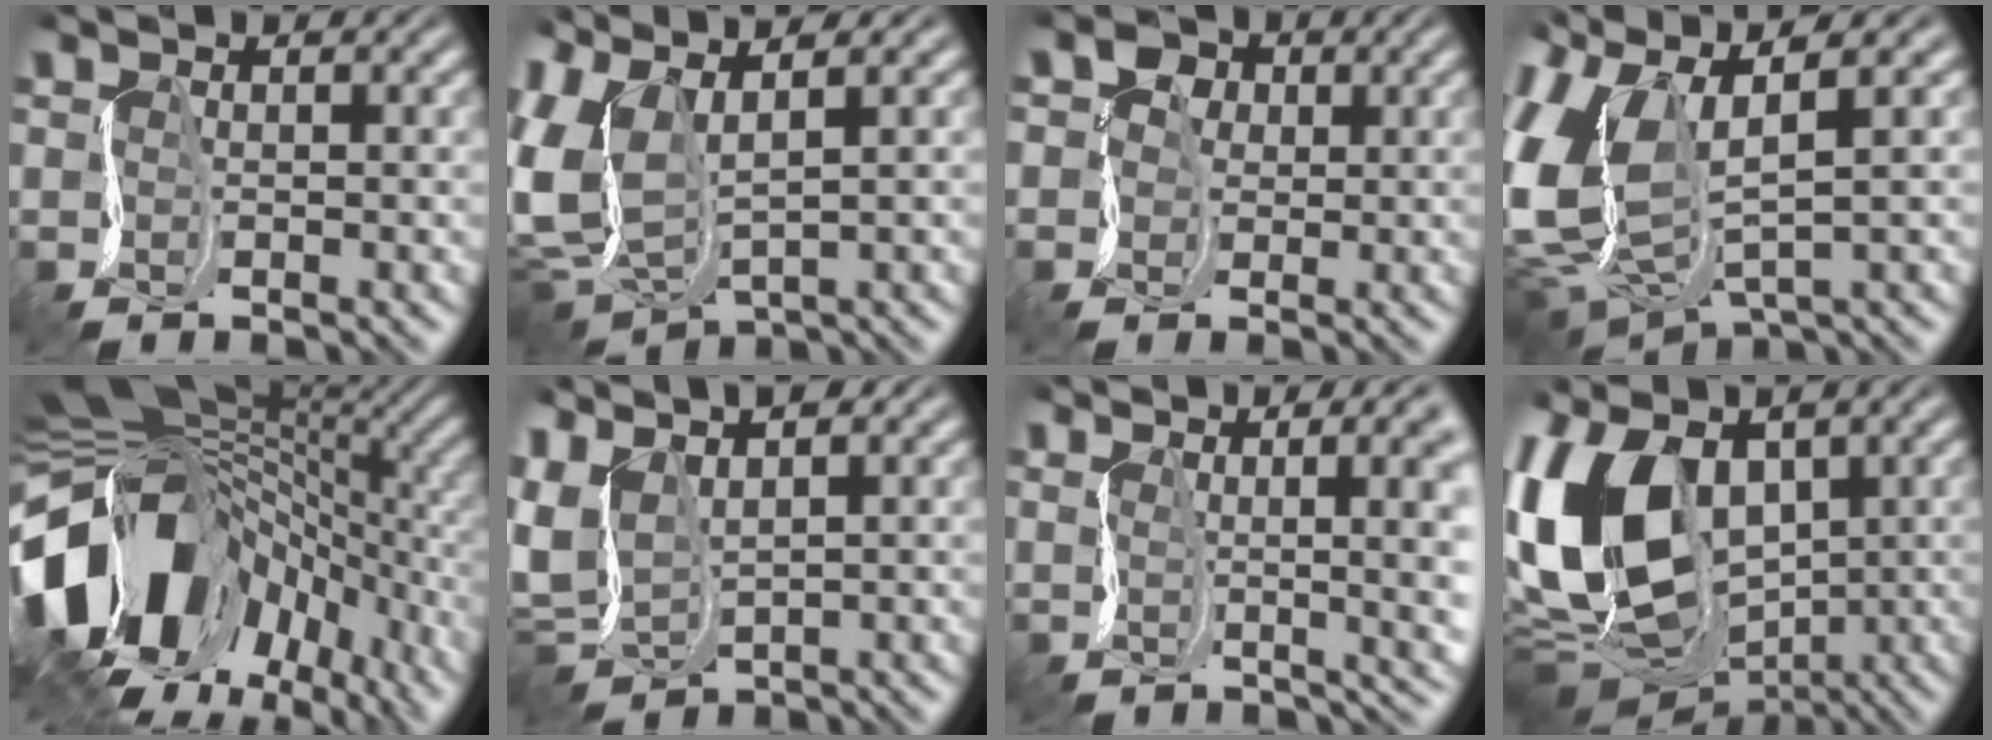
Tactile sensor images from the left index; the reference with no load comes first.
{"total": 7.5, "force": [0.3, 3.8, 6.5], "torque": [-0.194, -0.002, 0.015]}
{"total": 1.6, "force": [-0.2, 1.6, 0.0], "torque": [-0.003, 0.001, -0.007]}
{"total": 11.0, "force": [0.9, 5.9, 9.2], "torque": [-0.232, -0.003, 0.022]}
{"total": 17.2, "force": [-4.5, 11.9, 11.6], "torque": [-0.196, -0.024, -0.049]}
{"total": 5.4, "force": [0.7, 3.2, 4.3], "torque": [-0.122, 0.005, 0.017]}
{"total": 11.9, "force": [2.8, 5.4, 10.2], "torque": [-0.146, 0.042, 0.044]}
{"total": 13.2, "force": [0.3, 8.9, 9.8], "torque": [-0.222, -0.012, -0.002]}